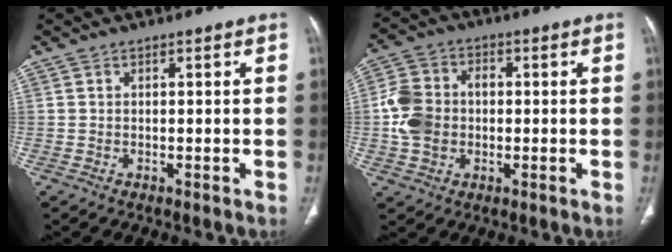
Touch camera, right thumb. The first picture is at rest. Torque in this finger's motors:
{"motor_torque": [1.46, 1.24, 1.05, -0.07, 0.11]}